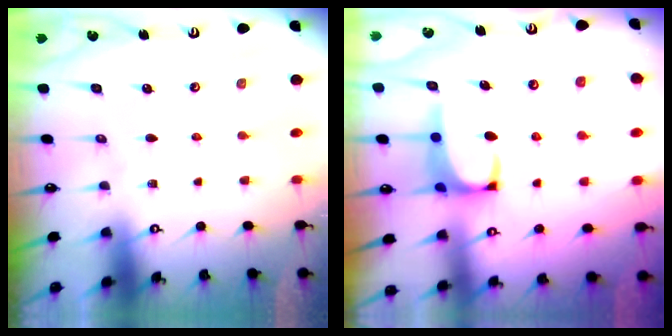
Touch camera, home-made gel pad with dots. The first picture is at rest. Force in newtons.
{"total": 1.5, "press": 1.4, "slide": 0.6}